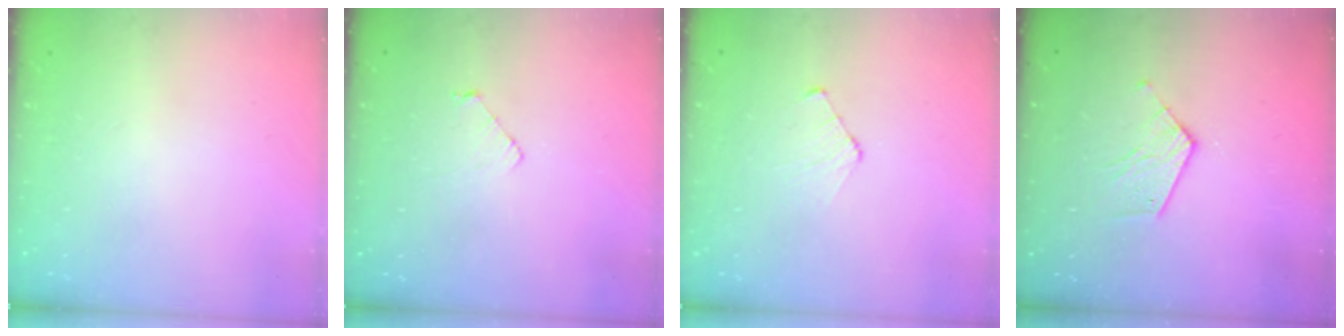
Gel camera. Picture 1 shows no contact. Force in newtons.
{"total": 3.2, "press": 3.2, "slide": 0.2}
{"total": 5.0, "press": 5.0, "slide": 0.5}
{"total": 7.3, "press": 7.3, "slide": 0.3}